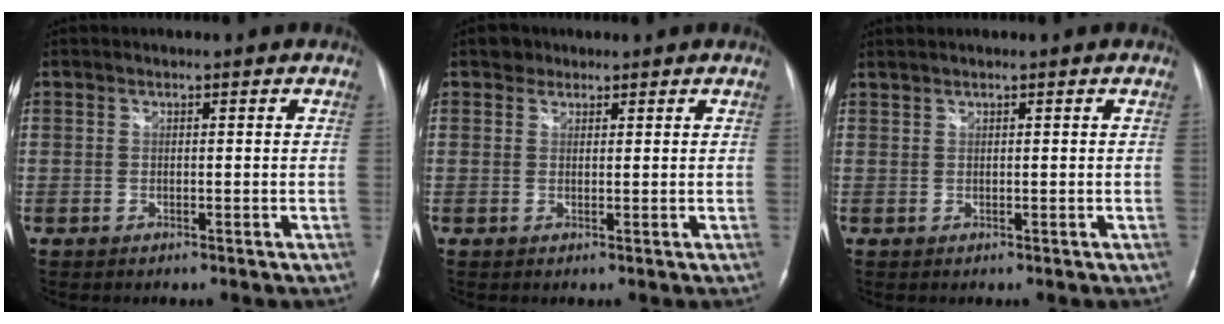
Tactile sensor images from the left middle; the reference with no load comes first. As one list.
[{"total": 1.8, "force": [1.2, 1.3, 0.1], "torque": [0.003, 0.005, 0.016]}, {"total": 0.9, "force": [0.9, -0.1, 0.3], "torque": [-0.011, 0.012, 0.024]}]